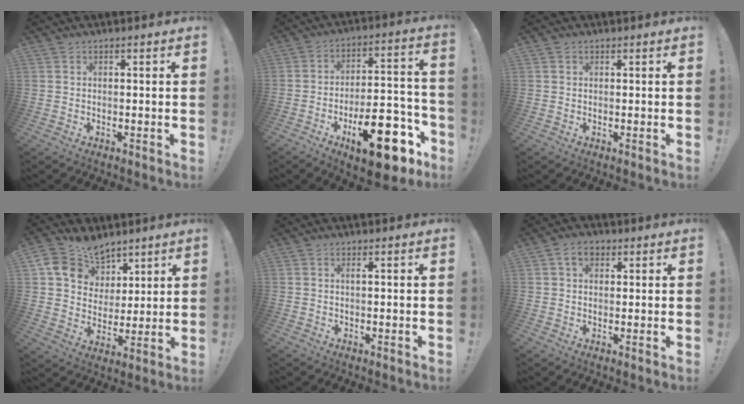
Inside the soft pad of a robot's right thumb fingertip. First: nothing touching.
{"total": 21.5, "force": [-11.2, 8.7, 16.2], "torque": [-0.223, 0.075, -0.170]}
{"total": 0.6, "force": [0.3, 0.5, 0.0], "torque": [0.008, -0.003, 0.005]}
{"total": 13.4, "force": [8.6, 9.4, 4.1], "torque": [-0.073, -0.053, 0.172]}
{"total": 0.6, "force": [0.1, -0.1, 0.6], "torque": [-0.005, -0.003, -0.001]}
{"total": 4.8, "force": [2.0, 3.2, 3.0], "torque": [-0.053, 0.005, 0.038]}